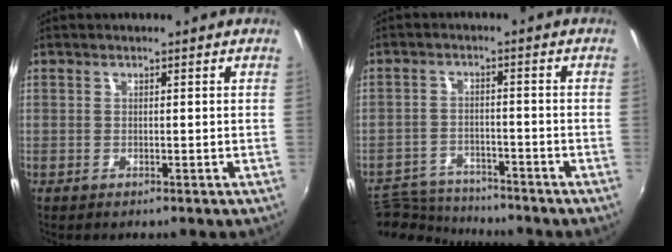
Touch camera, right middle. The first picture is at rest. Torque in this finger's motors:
{"motor_torque": [-0.70, -0.73, -0.28, -0.10]}